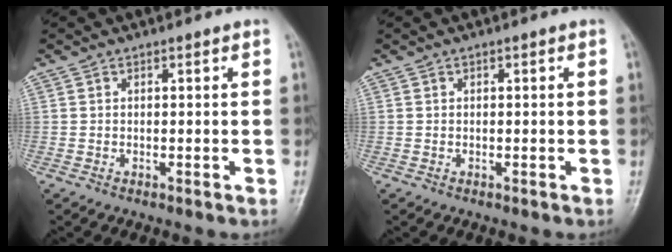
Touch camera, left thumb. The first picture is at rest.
{"total": 0.0}